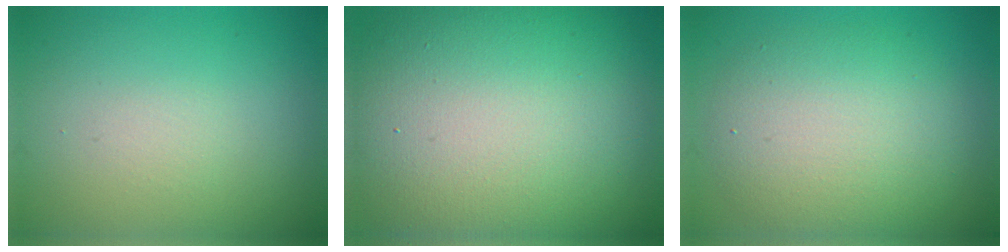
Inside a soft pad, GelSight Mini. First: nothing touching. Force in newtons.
{"total": 17.7, "press": 17.7, "slide": 0.9}
{"total": 6.3, "press": 6.3, "slide": 0.2}